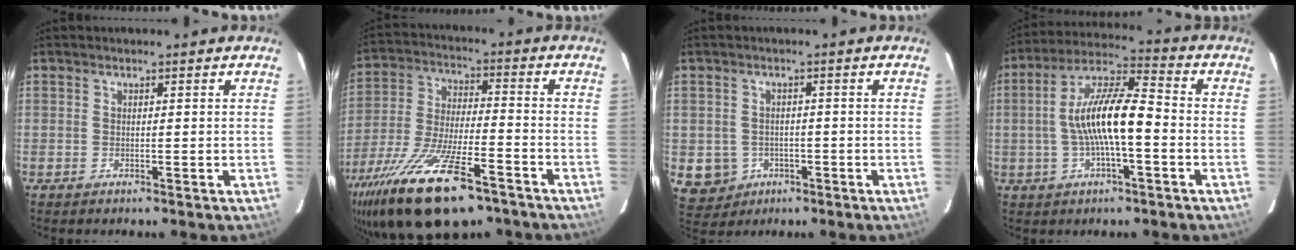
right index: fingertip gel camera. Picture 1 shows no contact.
{"total": 22.8, "force": [-15.0, 7.4, 15.5], "torque": [-0.315, -0.056, -0.259]}
{"total": 6.2, "force": [-1.9, 5.7, 1.4], "torque": [-0.046, 0.008, -0.013]}
{"total": 12.3, "force": [-2.0, 2.9, 11.8], "torque": [-0.225, 0.015, -0.038]}